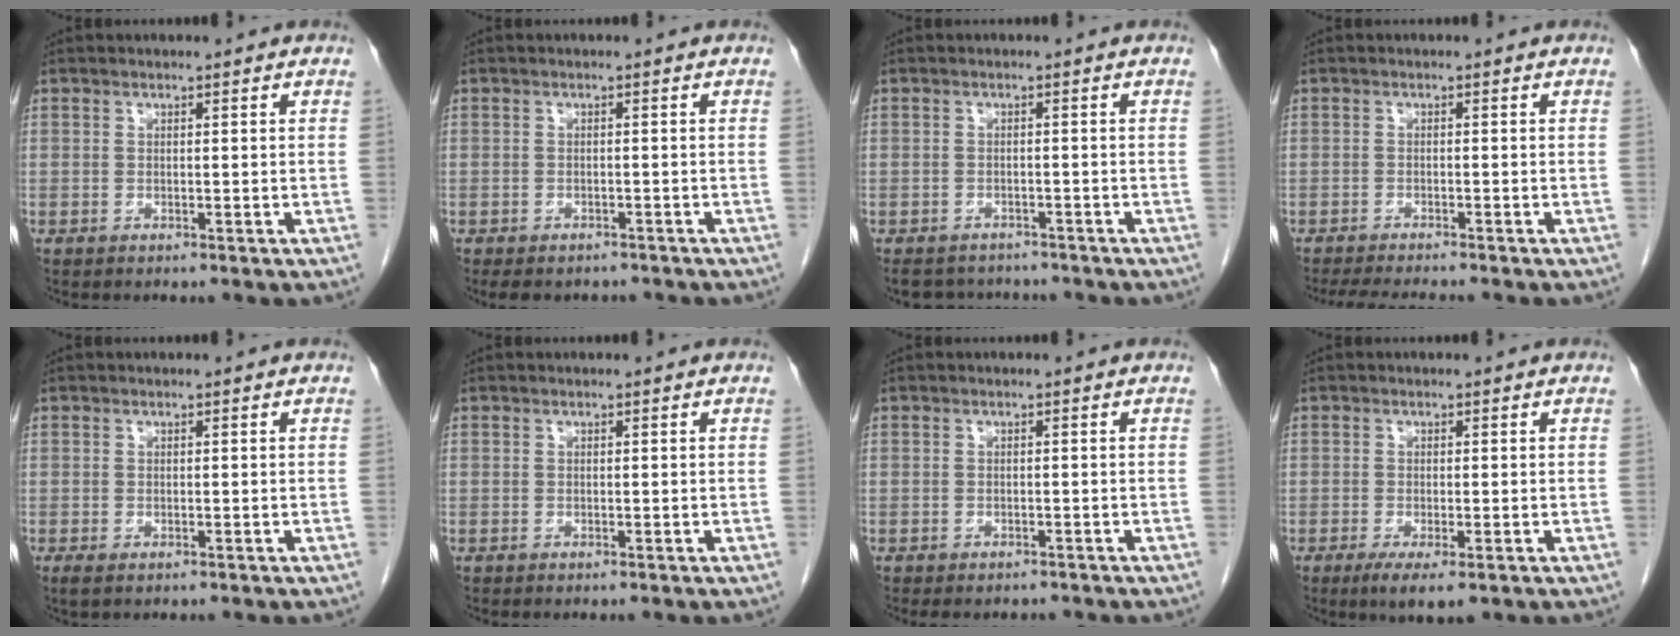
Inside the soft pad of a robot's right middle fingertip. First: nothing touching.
{"total": 6.5, "force": [-5.5, 2.8, 2.0], "torque": [-0.024, 0.002, -0.068]}
{"total": 6.7, "force": [-6.1, 2.5, 1.1], "torque": [-0.013, 0.001, -0.081]}
{"total": 6.0, "force": [-5.4, 0.3, 2.6], "torque": [-0.038, -0.016, -0.085]}
{"total": 1.5, "force": [-0.8, 0.7, 1.0], "torque": [-0.018, -0.003, -0.008]}
{"total": 0.0}
{"total": 4.2, "force": [-3.7, 1.6, 1.1], "torque": [-0.008, -0.001, -0.045]}
{"total": 4.3, "force": [-2.4, 1.0, 3.5], "torque": [-0.057, -0.012, -0.034]}